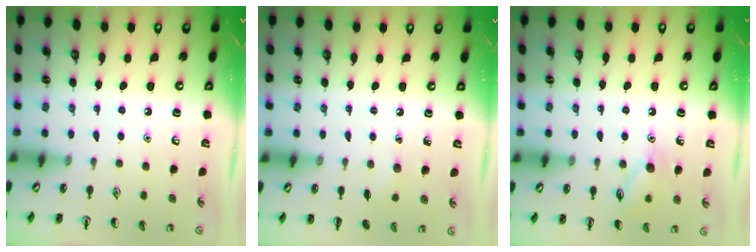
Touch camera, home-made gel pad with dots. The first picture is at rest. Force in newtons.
{"total": 3.9, "press": 3.7, "slide": 1.1}
{"total": 8.6, "press": 8.5, "slide": 0.9}